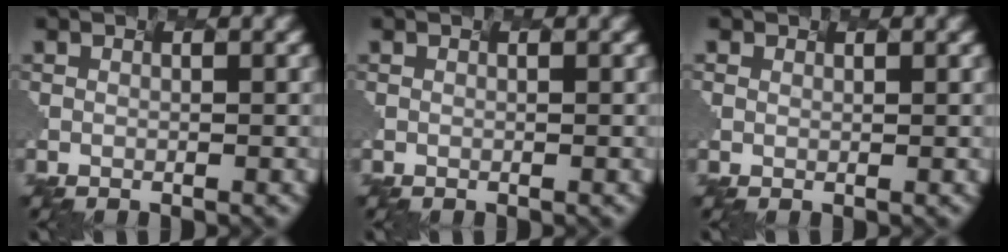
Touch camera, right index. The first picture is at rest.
{"total": 0.0}
{"total": 1.2, "force": [0.7, -0.2, -1.0], "torque": [-0.004, -0.002, 0.016]}